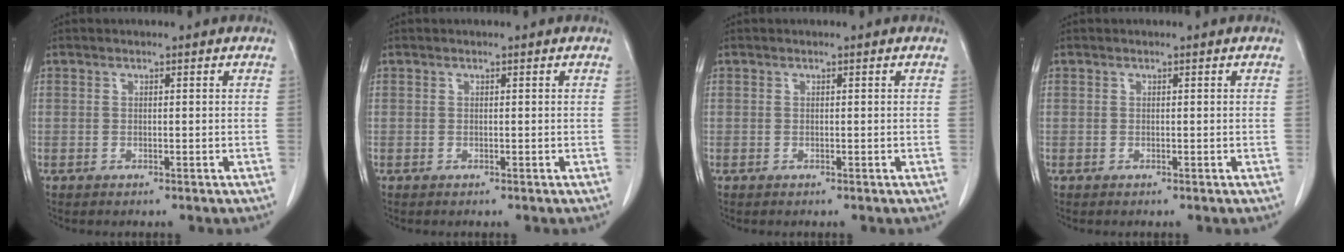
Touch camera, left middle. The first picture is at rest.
{"total": 0.0}
{"total": 0.0}
{"total": 0.0}